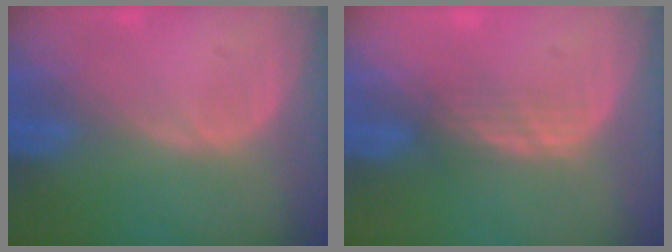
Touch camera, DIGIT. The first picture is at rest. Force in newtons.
{"total": 2.4, "press": 2.3, "slide": 0.5}